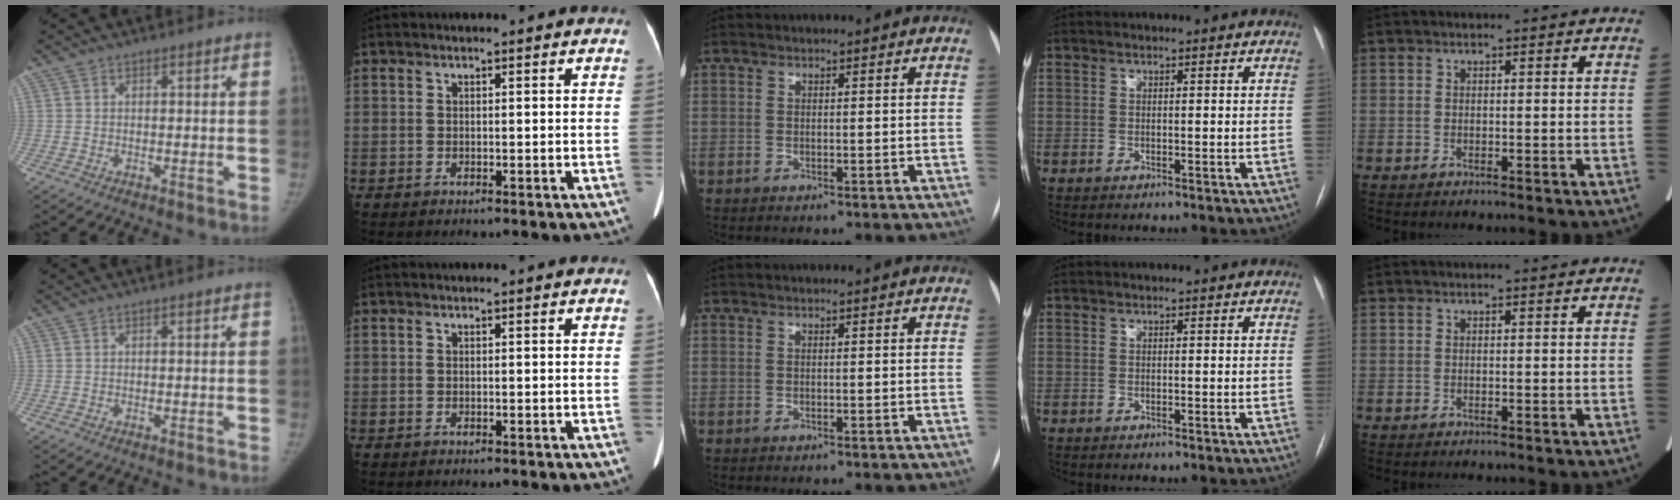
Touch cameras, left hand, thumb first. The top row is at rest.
{}